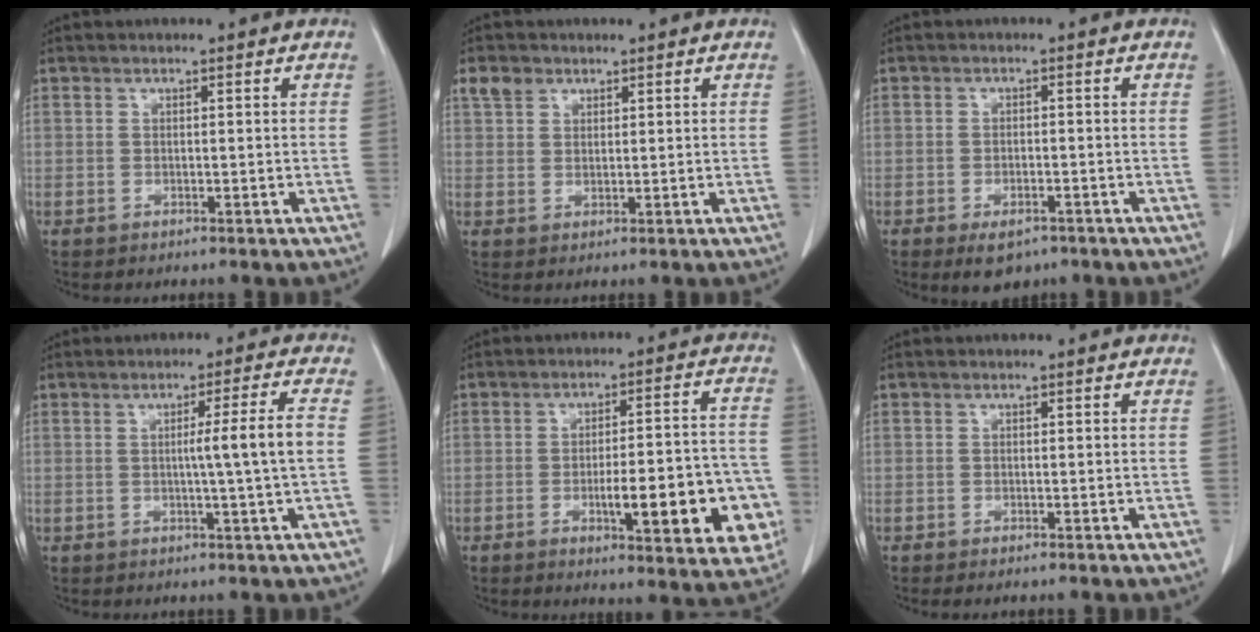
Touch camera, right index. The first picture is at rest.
{"total": 3.1, "force": [2.0, 2.1, 1.1], "torque": [-0.025, 0.011, 0.044]}
{"total": 4.4, "force": [-2.8, 2.1, 2.6], "torque": [-0.039, -0.003, -0.035]}
{"total": 5.8, "force": [-0.1, -1.6, 5.6], "torque": [-0.086, -0.001, 0.001]}
{"total": 14.9, "force": [-4.5, 3.5, 13.8], "torque": [-0.154, 0.018, -0.051]}
{"total": 0.8, "force": [-0.6, 0.0, 0.4], "torque": [-0.011, -0.002, -0.009]}